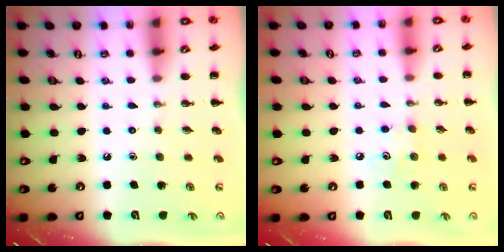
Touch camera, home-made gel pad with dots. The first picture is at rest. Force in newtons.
{"total": 4.9, "press": 4.8, "slide": 1.1}